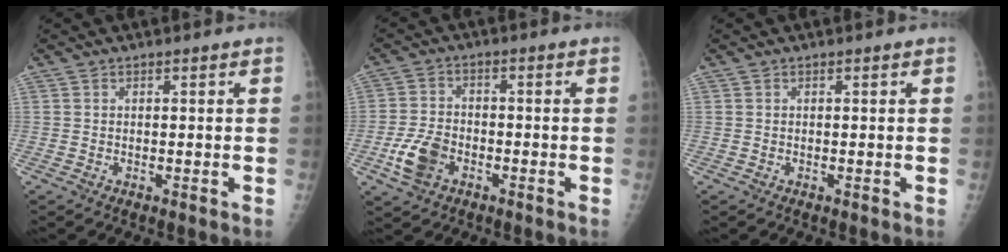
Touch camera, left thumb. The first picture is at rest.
{"total": 7.0, "force": [-3.1, 4.7, 4.2], "torque": [-0.082, 0.013, -0.059]}
{"total": 0.0}